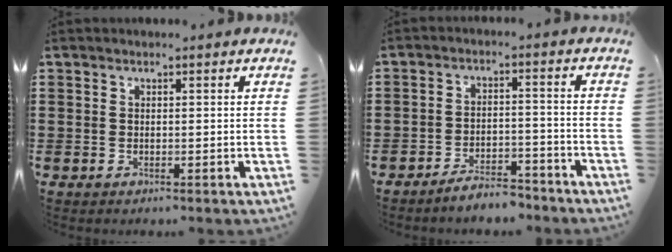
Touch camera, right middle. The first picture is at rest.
{"total": 4.7, "force": [-4.6, 0.6, 0.8], "torque": [-0.012, 0.011, -0.092]}